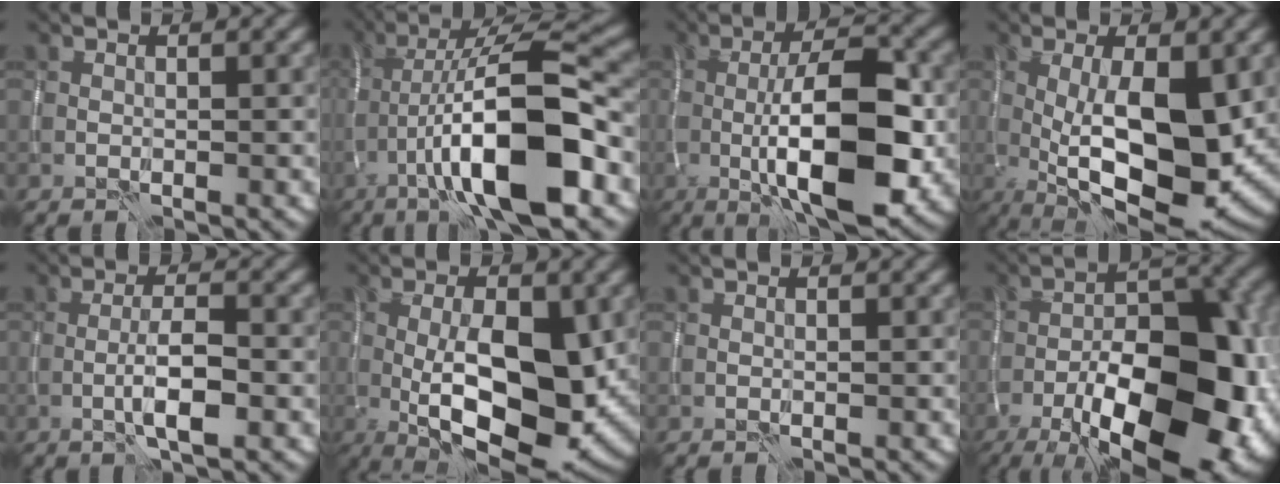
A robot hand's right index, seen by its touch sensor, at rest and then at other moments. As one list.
[{"total": 12.6, "force": [-4.7, 2.8, 11.4], "torque": [-0.189, 0.015, -0.078]}, {"total": 11.3, "force": [-1.8, 3.7, 10.5], "torque": [-0.165, 0.002, -0.035]}, {"total": 12.2, "force": [-1.3, 4.4, 11.3], "torque": [-0.178, -0.008, -0.023]}, {"total": 3.3, "force": [-1.2, 0.6, 3.0], "torque": [-0.054, 0.002, -0.025]}, {"total": 12.2, "force": [-2.0, 5.0, 11.0], "torque": [-0.168, -0.001, -0.032]}, {"total": 0.0}, {"total": 16.1, "force": [-6.2, 7.4, 13.0], "torque": [-0.175, -0.007, -0.094]}]